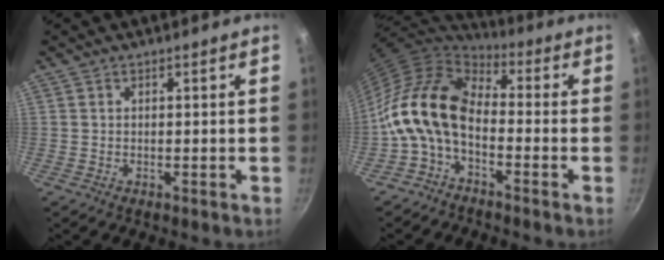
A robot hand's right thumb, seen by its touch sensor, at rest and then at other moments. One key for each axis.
{"total": 13.9, "fx": -3.1, "fy": 8.6, "fz": 10.4, "tx": -0.180, "ty": 0.042, "tz": -0.082}